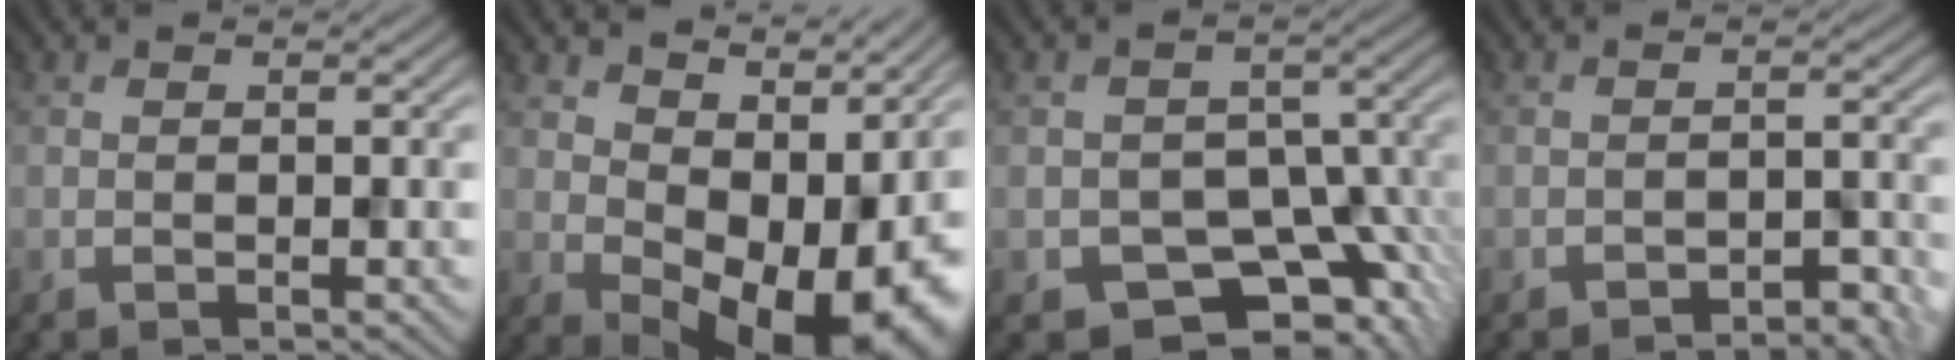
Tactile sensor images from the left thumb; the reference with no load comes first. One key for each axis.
{"total": 12.0, "fx": 3.2, "fy": 7.4, "fz": 8.8, "tx": -0.103, "ty": -0.015, "tz": 0.084}
{"total": 8.0, "fx": -5.0, "fy": 5.4, "fz": 3.1, "tx": -0.032, "ty": -0.020, "tz": -0.070}
{"total": 3.4, "fx": -3.3, "fy": 0.3, "fz": 0.8, "tx": -0.006, "ty": 0.012, "tz": -0.042}